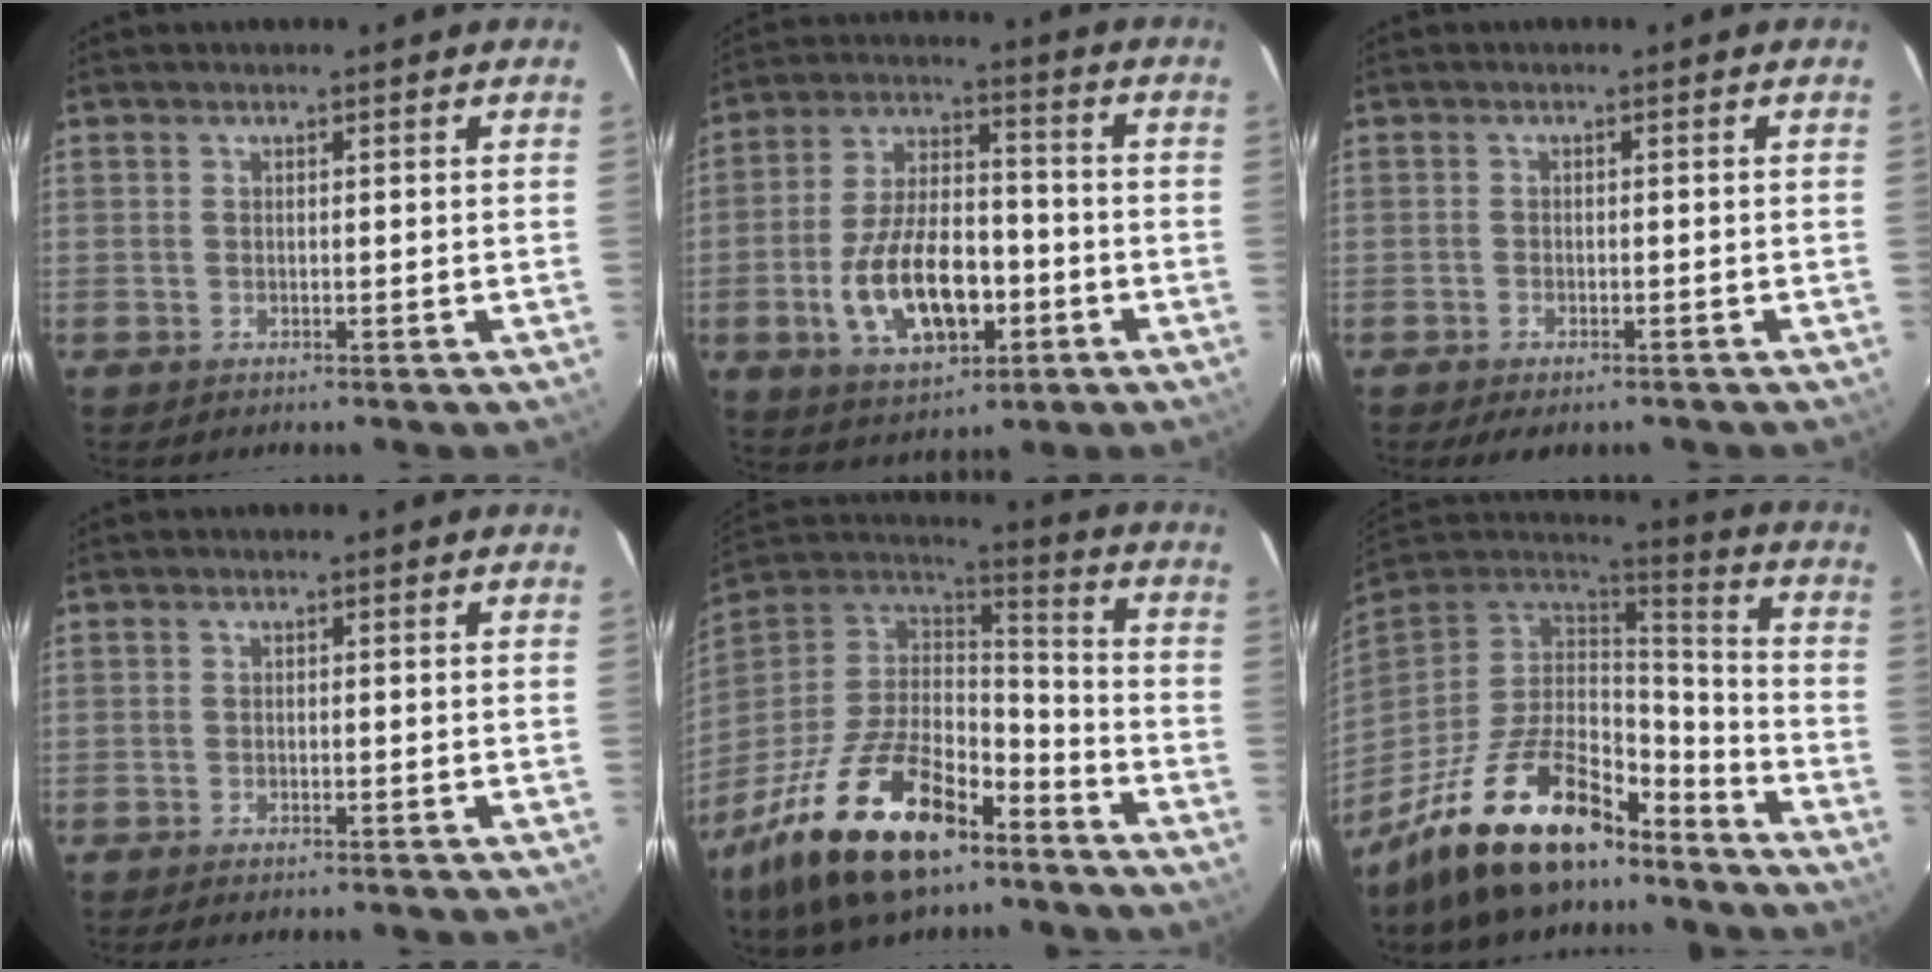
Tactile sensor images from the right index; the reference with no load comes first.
{"total": 16.4, "force": [-5.1, 8.4, 13.1], "torque": [-0.262, 0.006, -0.073]}
{"total": 3.3, "force": [-2.5, 1.3, 1.7], "torque": [-0.043, -0.011, -0.042]}
{"total": 1.2, "force": [-1.0, 0.2, 0.6], "torque": [-0.017, -0.002, -0.021]}
{"total": 26.7, "force": [-16.6, 12.1, 17.0], "torque": [-0.346, -0.015, -0.277]}
{"total": 24.8, "force": [-17.4, 10.1, 14.5], "torque": [-0.285, -0.008, -0.282]}